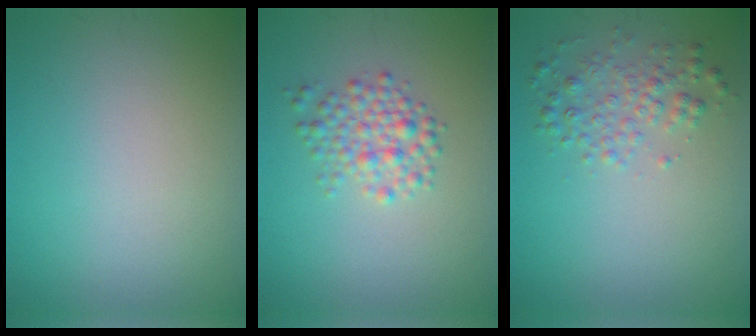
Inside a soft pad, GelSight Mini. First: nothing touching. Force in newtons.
{"total": 2.8, "press": 2.8, "slide": 0.1}
{"total": 2.4, "press": 2.4, "slide": 0.1}